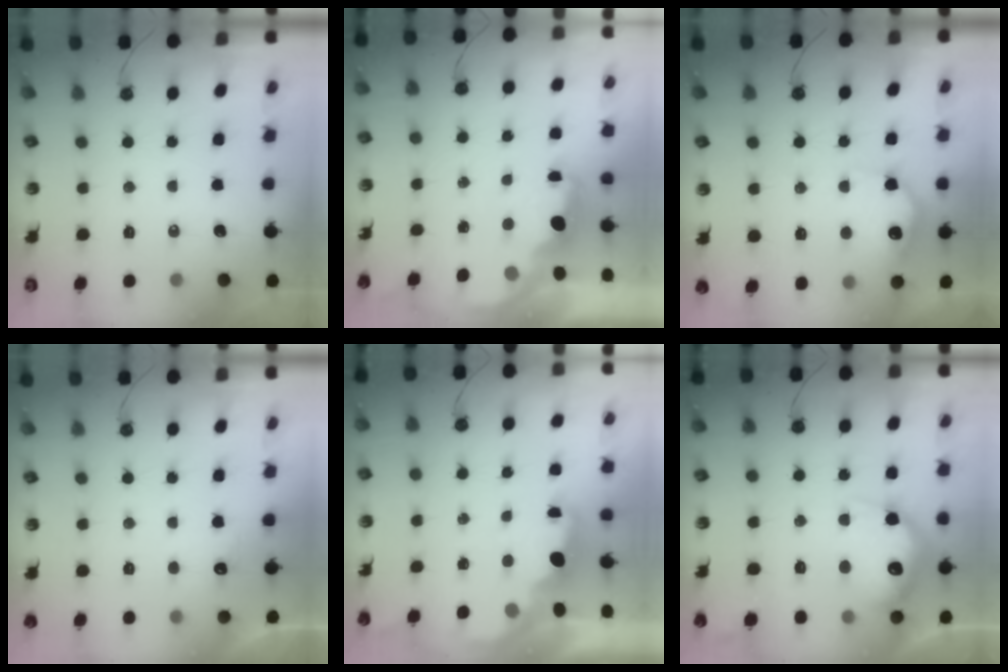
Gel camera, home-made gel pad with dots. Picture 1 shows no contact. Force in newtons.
{"total": 2.2, "press": 2.1, "slide": 0.8}
{"total": 14.7, "press": 14.7, "slide": 0.7}
{"total": 5.2, "press": 5.0, "slide": 1.2}
{"total": 2.0, "press": 1.9, "slide": 0.8}
{"total": 24.4, "press": 24.3, "slide": 2.0}